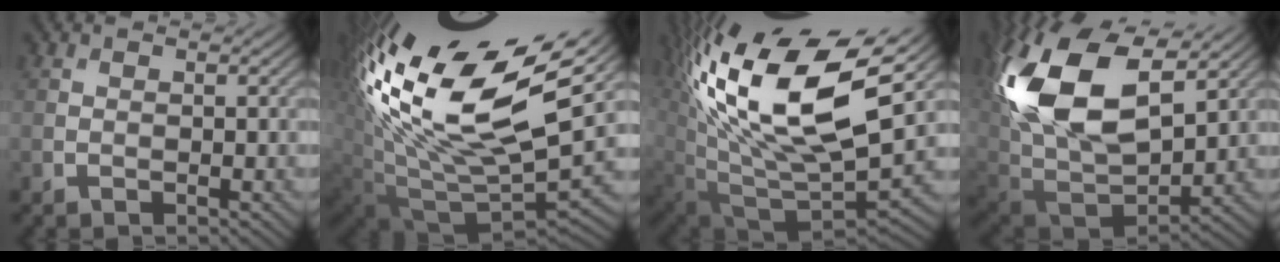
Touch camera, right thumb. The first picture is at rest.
{"total": 20.3, "force": [9.3, 8.6, 15.8], "torque": [-0.326, 0.017, 0.167]}
{"total": 19.3, "force": [7.7, 9.5, 14.9], "torque": [-0.300, 0.011, 0.145]}
{"total": 20.0, "force": [6.9, 11.9, 14.5], "torque": [-0.335, 0.016, 0.137]}